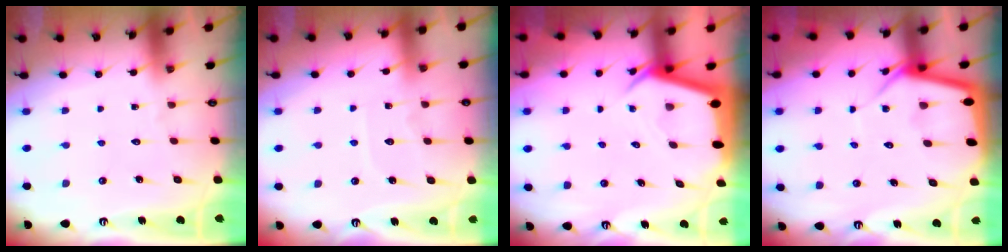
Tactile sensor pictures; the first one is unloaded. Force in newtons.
{"total": 5.6, "press": 5.6, "slide": 0.5}
{"total": 3.8, "press": 3.8, "slide": 0.4}
{"total": 7.4, "press": 7.4, "slide": 0.7}